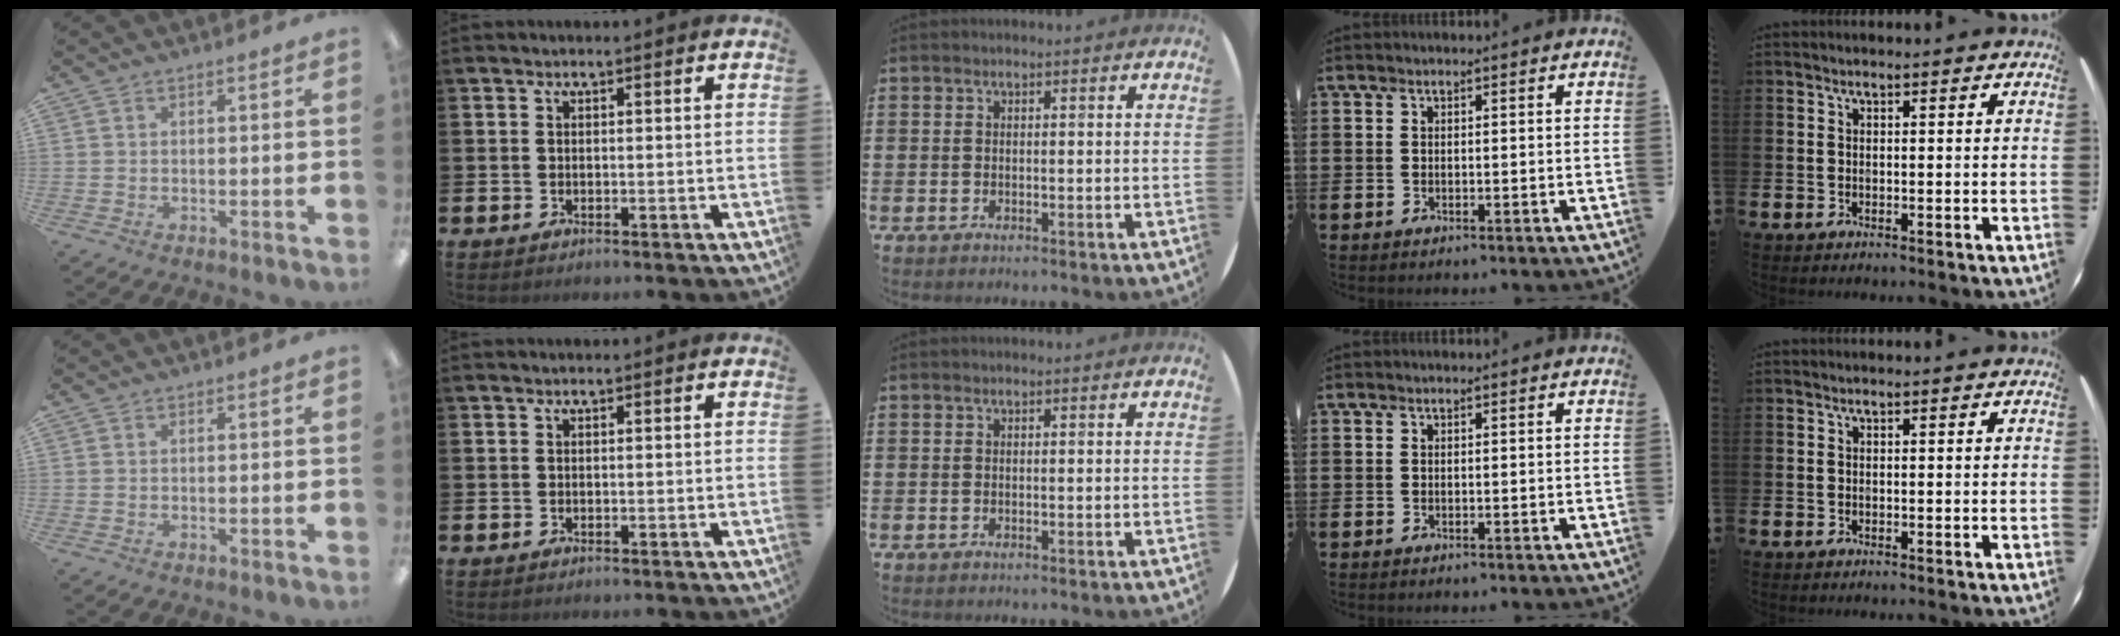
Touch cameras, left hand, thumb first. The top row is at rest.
{}